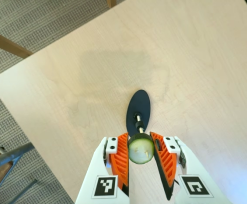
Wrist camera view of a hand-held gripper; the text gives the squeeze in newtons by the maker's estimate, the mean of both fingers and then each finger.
{"total": 12.9, "left": 13.5, "right": 12.4}